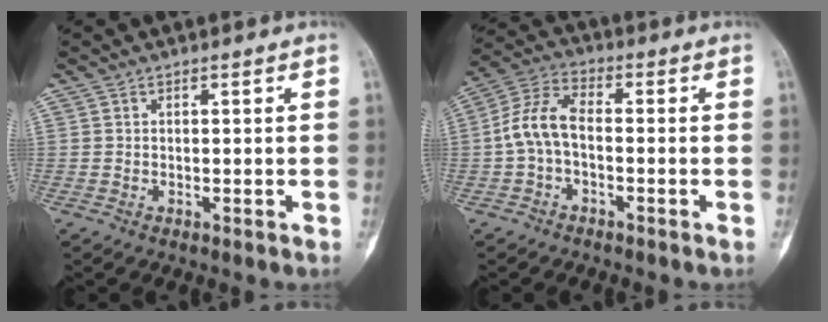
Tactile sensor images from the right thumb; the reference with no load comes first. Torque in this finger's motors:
{"motor_torque": [0.51, 0.42, 0.36, -0.35, 0.14]}